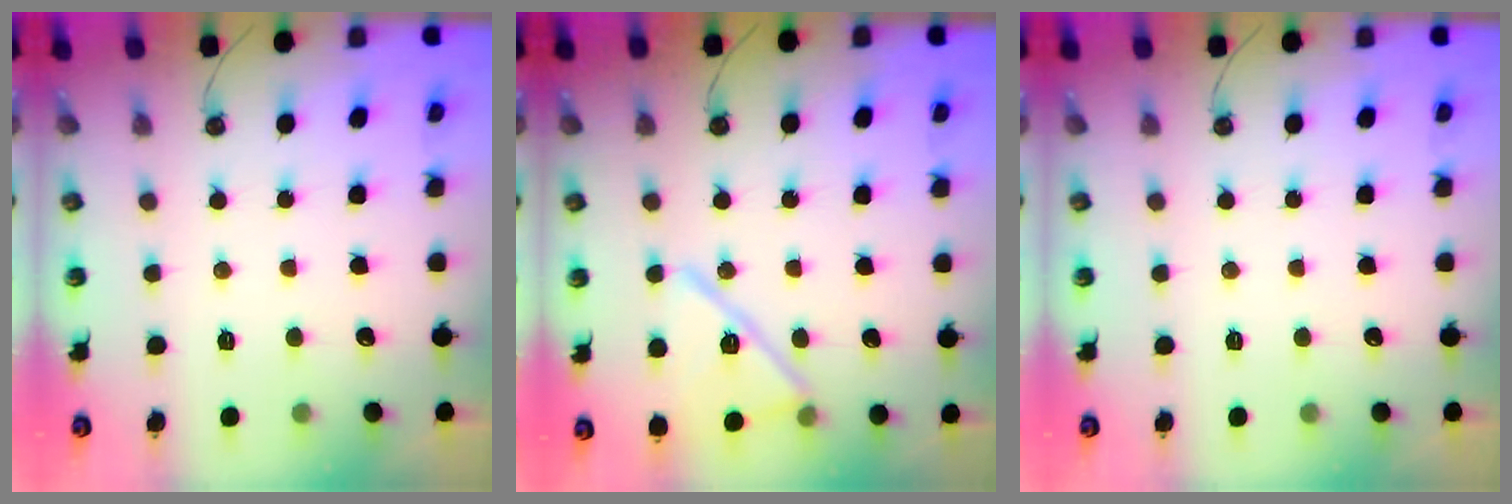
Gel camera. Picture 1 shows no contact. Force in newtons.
{"total": 14.2, "press": 13.4, "slide": 4.7}
{"total": 0.0}